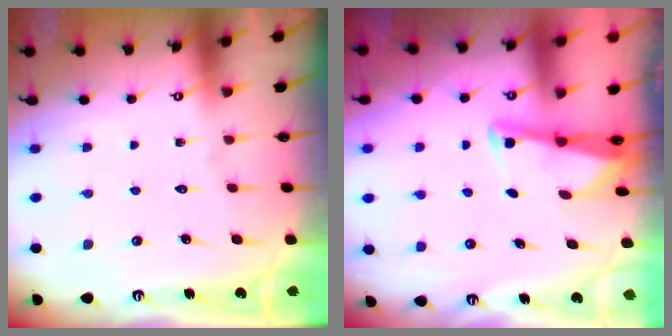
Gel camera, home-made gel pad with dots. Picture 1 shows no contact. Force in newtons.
{"total": 2.9, "press": 2.9, "slide": 0.1}